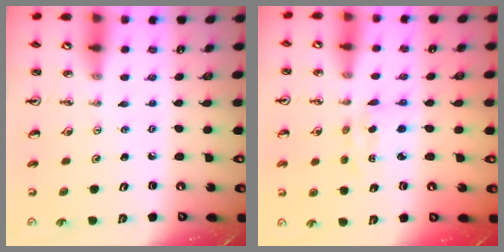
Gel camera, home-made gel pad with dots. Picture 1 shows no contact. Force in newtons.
{"total": 2.7, "press": 2.7, "slide": 0.0}